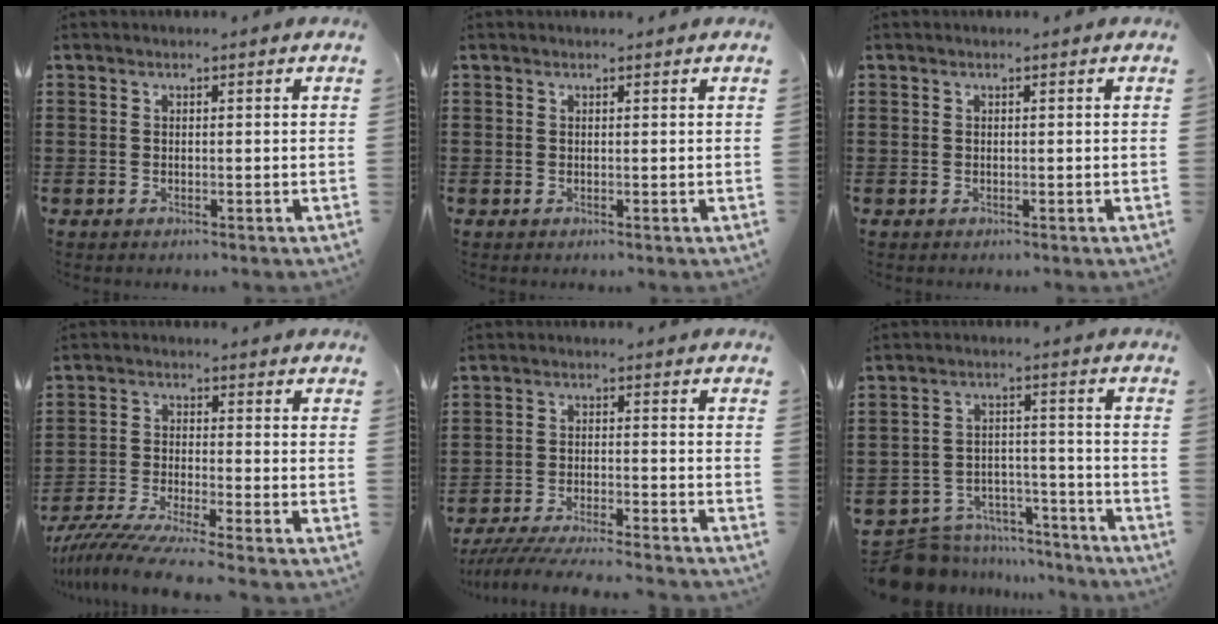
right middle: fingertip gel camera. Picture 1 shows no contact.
{"total": 0.0}
{"total": 0.0}
{"total": 6.3, "force": [-5.8, -0.3, 2.6], "torque": [-0.066, -0.020, -0.115]}
{"total": 5.7, "force": [-5.5, 0.0, 1.6], "torque": [-0.037, -0.009, -0.108]}
{"total": 7.9, "force": [-7.6, 1.8, 1.1], "torque": [-0.022, 0.022, -0.148]}